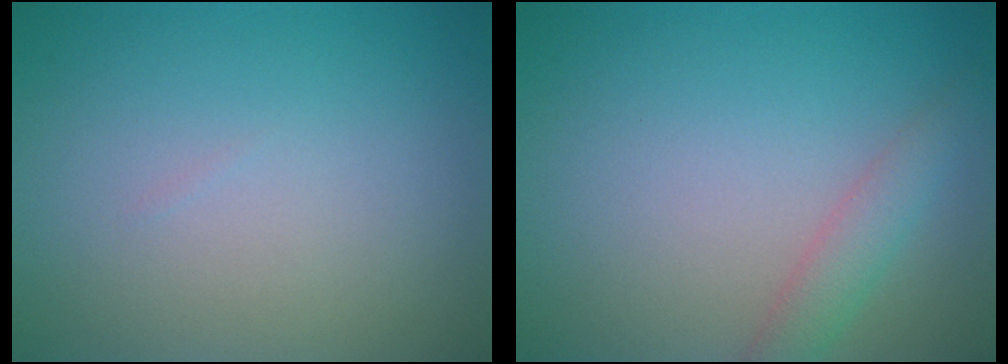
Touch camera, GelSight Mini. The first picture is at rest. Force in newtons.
{"total": 2.1, "press": 2.1, "slide": 0.1}